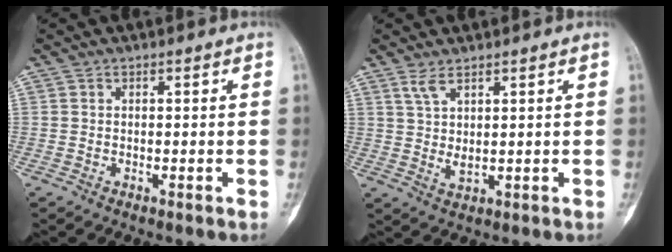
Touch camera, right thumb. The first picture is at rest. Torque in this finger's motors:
{"motor_torque": [-0.01, 0.03, 0.06, 0.00, 0.00]}